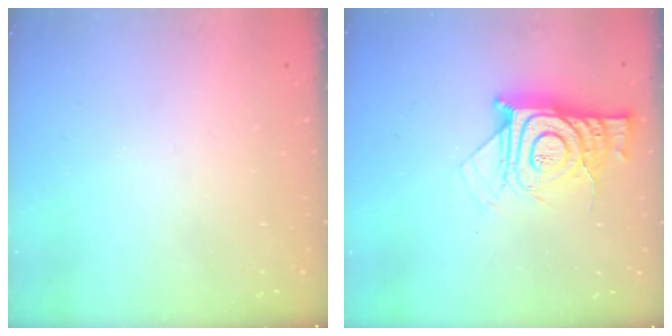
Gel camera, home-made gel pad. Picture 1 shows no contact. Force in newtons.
{"total": 14.2, "press": 14.2, "slide": 1.2}